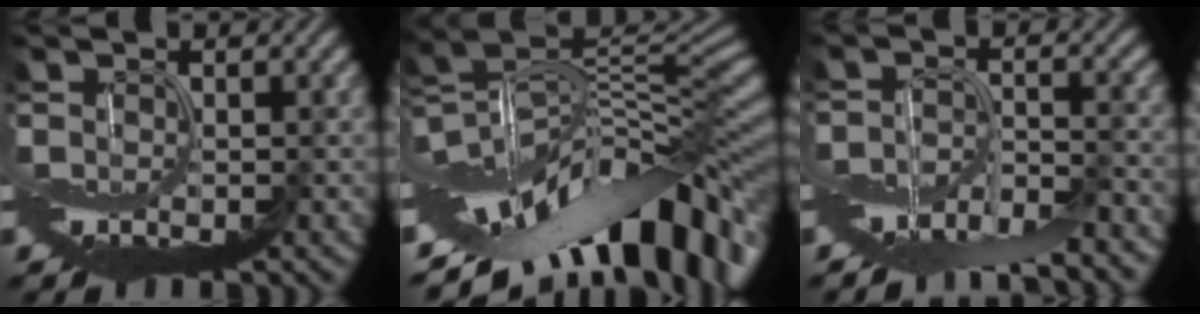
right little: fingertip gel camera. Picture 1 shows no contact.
{"total": 13.1, "force": [-6.4, 6.4, 9.5], "torque": [-0.153, 0.012, -0.111]}
{"total": 8.1, "force": [-6.3, 2.4, 4.4], "torque": [-0.071, -0.007, -0.112]}